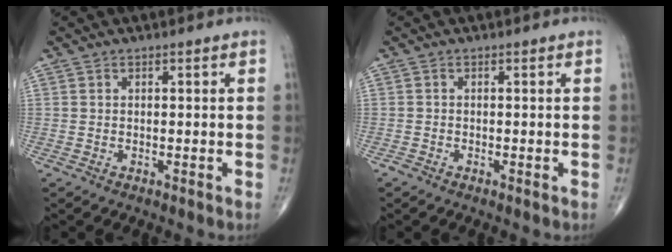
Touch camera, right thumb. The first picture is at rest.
{"total": 0.7, "force": [-0.4, 0.3, 0.5], "torque": [-0.006, -0.001, -0.012]}